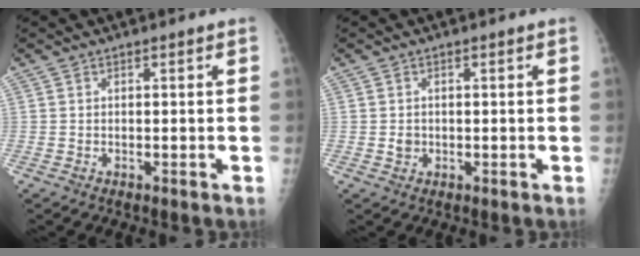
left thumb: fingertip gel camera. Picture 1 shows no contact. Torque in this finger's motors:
{"motor_torque": [0.14, 0.31, 0.34, 0.34, -0.03]}